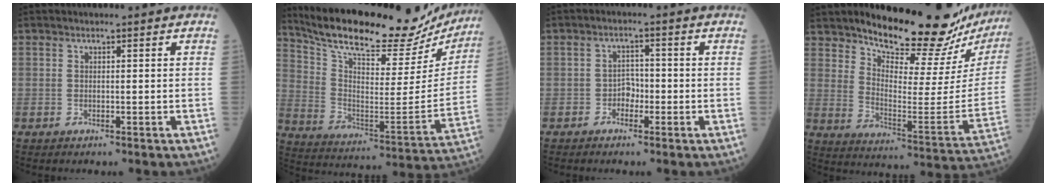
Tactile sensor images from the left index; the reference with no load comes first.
{"total": 28.0, "force": [24.9, 6.5, 11.1], "torque": [-0.190, -0.035, 0.354]}
{"total": 2.4, "force": [-1.1, 1.6, 1.3], "torque": [-0.017, 0.008, -0.022]}
{"total": 20.8, "force": [19.3, 2.6, 7.1], "torque": [-0.111, -0.109, 0.256]}